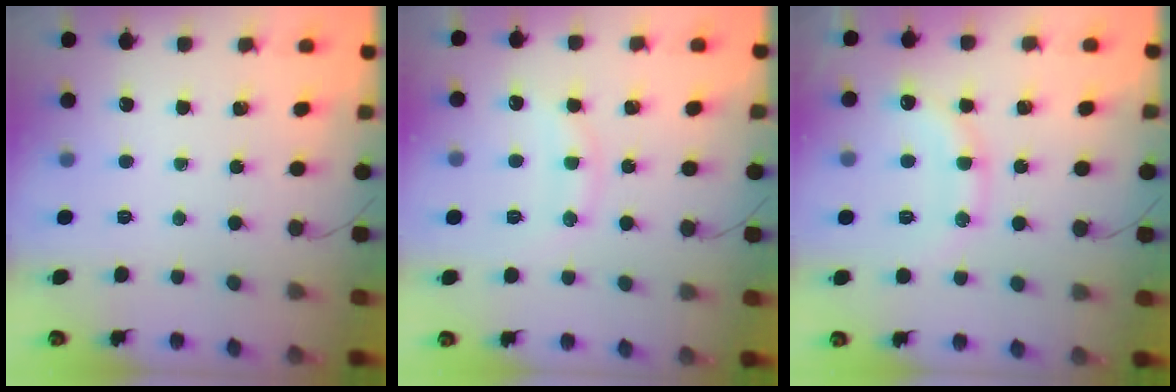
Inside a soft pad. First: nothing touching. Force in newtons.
{"total": 9.7, "press": 9.6, "slide": 0.9}
{"total": 14.3, "press": 14.2, "slide": 1.1}